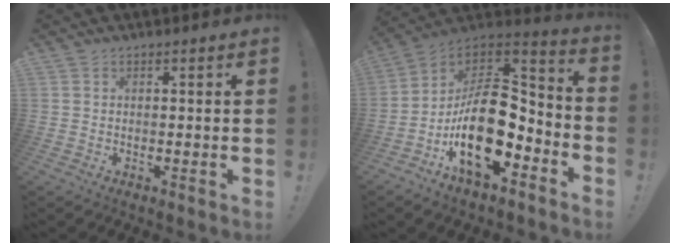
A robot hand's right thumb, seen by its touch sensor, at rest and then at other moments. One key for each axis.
{"total": 23.0, "fx": -5.0, "fy": 12.9, "fz": 18.4, "tx": -0.326, "ty": 0.026, "tz": -0.073}